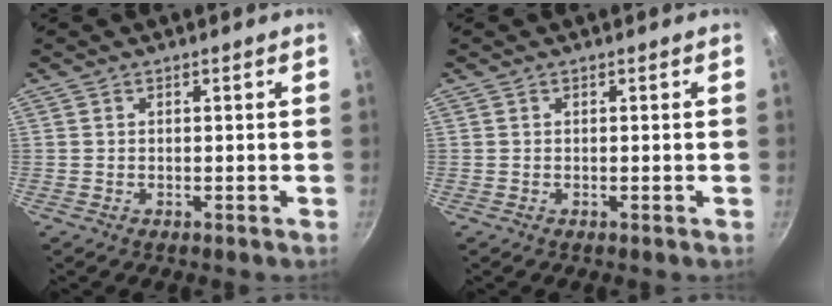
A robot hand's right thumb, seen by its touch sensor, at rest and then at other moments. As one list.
[{"total": 0.0}]